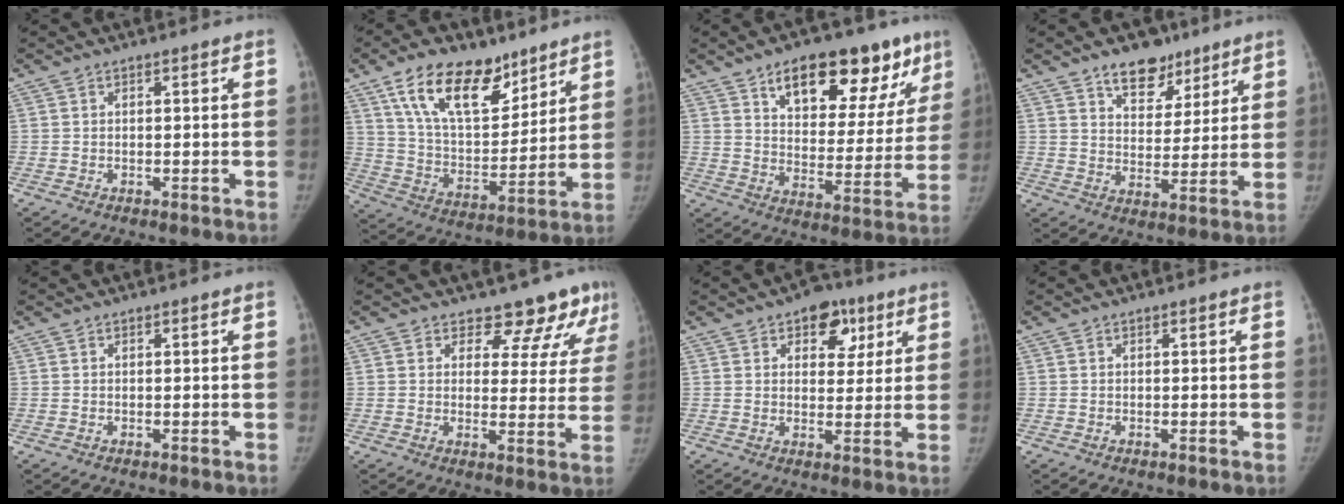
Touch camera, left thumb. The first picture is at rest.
{"total": 18.7, "force": [11.8, 9.6, 11.0], "torque": [-0.145, -0.057, 0.212]}
{"total": 22.0, "force": [12.7, 10.6, 14.5], "torque": [-0.149, -0.030, 0.187]}
{"total": 10.0, "force": [7.0, 5.9, 4.1], "torque": [-0.026, -0.040, 0.113]}
{"total": 0.0}
{"total": 9.9, "force": [8.4, 4.8, 2.1], "torque": [0.026, -0.053, 0.081]}
{"total": 8.5, "force": [4.4, 5.6, 4.7], "torque": [-0.020, -0.013, 0.057]}
{"total": 0.0}